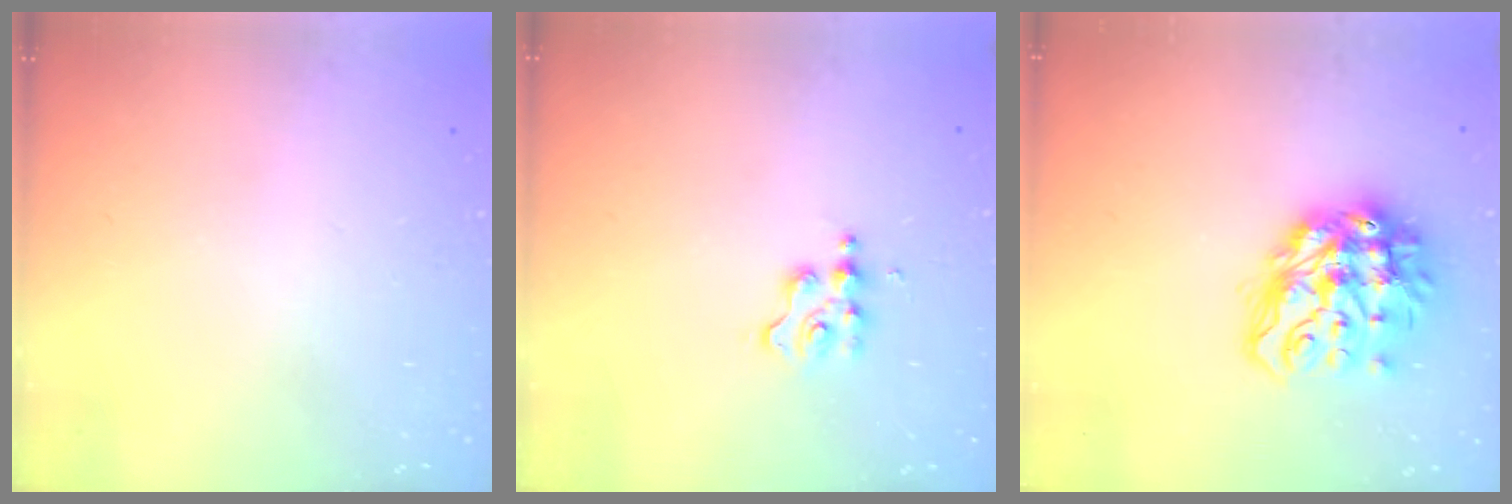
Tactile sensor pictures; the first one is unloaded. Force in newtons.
{"total": 3.1, "press": 3.1, "slide": 0.4}
{"total": 16.0, "press": 15.9, "slide": 2.0}